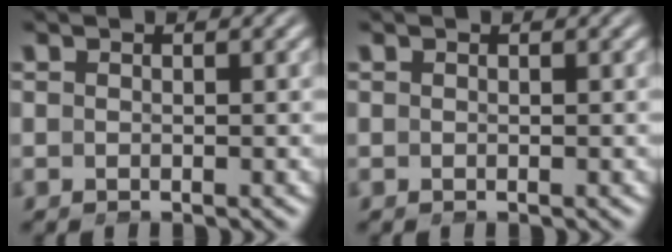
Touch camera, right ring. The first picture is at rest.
{"total": 0.0}